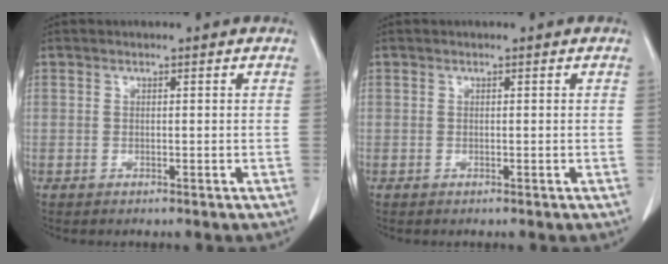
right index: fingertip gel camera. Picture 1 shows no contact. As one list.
[{"total": 0.0}]